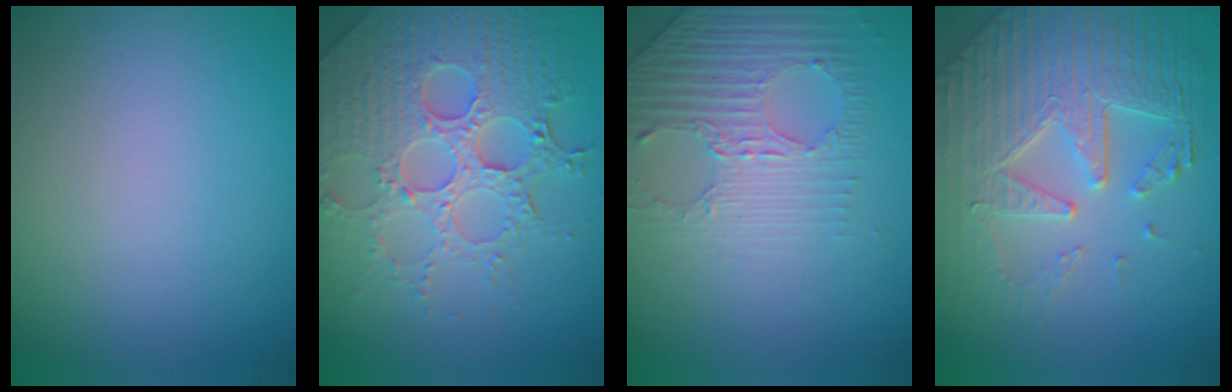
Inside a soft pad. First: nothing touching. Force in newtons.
{"total": 8.1, "press": 5.8, "slide": 5.6}
{"total": 4.4, "press": 3.1, "slide": 3.1}
{"total": 7.3, "press": 5.7, "slide": 4.4}